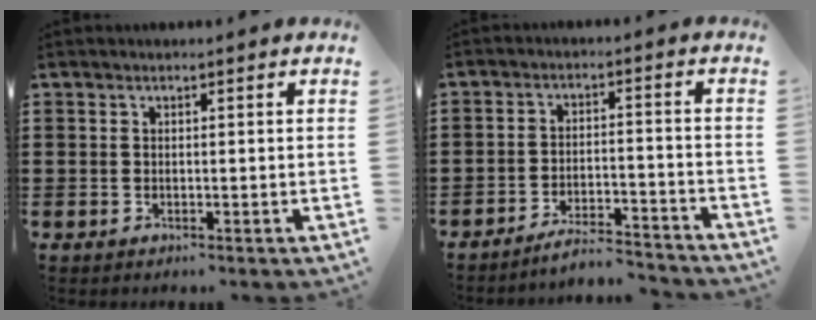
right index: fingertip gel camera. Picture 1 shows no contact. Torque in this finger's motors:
{"motor_torque": [-1.62, 0.52, -0.17, -0.11]}